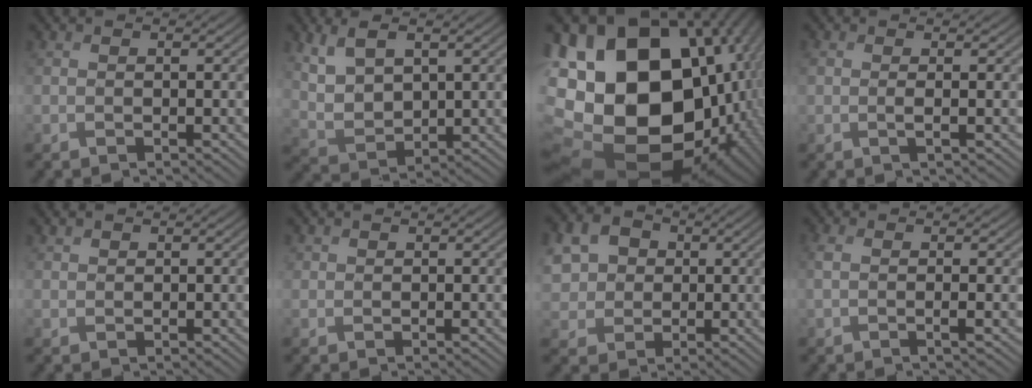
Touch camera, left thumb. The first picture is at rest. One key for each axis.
{"total": 6.8, "fx": 4.0, "fy": 3.2, "fz": 4.5, "tx": -0.108, "ty": -0.004, "tz": 0.089}
{"total": 24.4, "fx": 1.3, "fy": 17.9, "fz": 16.6, "tx": -0.360, "ty": -0.038, "tz": 0.040}
{"total": 1.0, "fx": 0.4, "fy": -0.4, "fz": 0.8, "tx": -0.018, "ty": 0.001, "tz": 0.006}
{"total": 1.2, "fx": 1.0, "fy": 0.6, "fz": 0.1, "tx": 0.000, "ty": 0.002, "tz": 0.018}
{"total": 0.9, "fx": 0.7, "fy": 0.5, "fz": -0.1, "tx": 0.007, "ty": 0.000, "tz": 0.010}
{"total": 8.6, "fx": 2.0, "fy": 7.4, "fz": 3.8, "tx": -0.126, "ty": 0.019, "tz": 0.028}
{"total": 1.7, "fx": 0.3, "fy": -0.1, "fz": 1.7, "tx": -0.036, "ty": 0.000, "tz": 0.003}